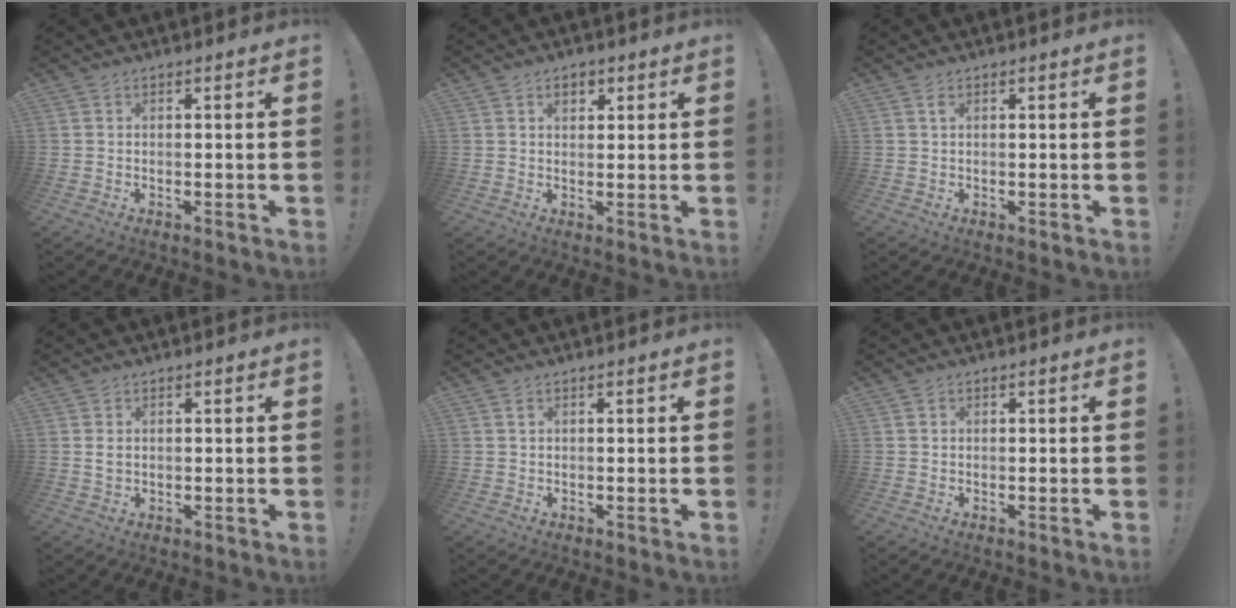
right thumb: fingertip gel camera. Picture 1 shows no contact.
{"total": 3.3, "force": [1.5, 2.2, 2.0], "torque": [-0.028, 0.002, 0.025]}
{"total": 1.0, "force": [0.4, 0.4, 0.8], "torque": [-0.011, -0.001, 0.005]}
{"total": 1.7, "force": [0.4, 1.2, 1.1], "torque": [-0.021, 0.002, 0.007]}
{"total": 1.2, "force": [0.4, 1.1, 0.3], "torque": [0.008, -0.003, 0.003]}
{"total": 0.5, "force": [0.3, 0.5, 0.0], "torque": [0.006, -0.001, 0.003]}